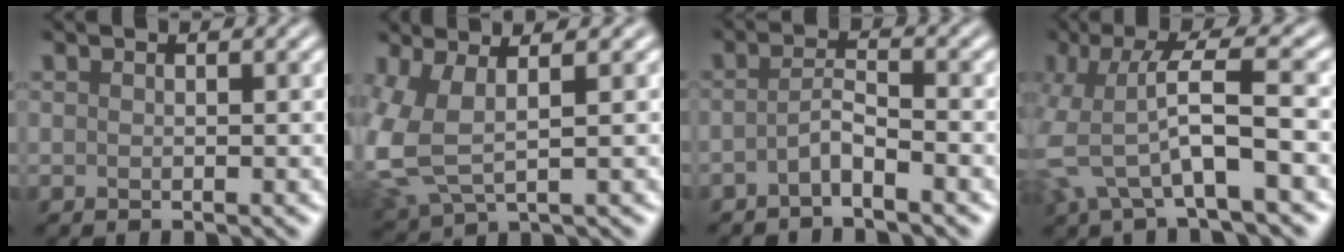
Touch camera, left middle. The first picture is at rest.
{"total": 6.0, "force": [0.4, 2.8, 5.2], "torque": [-0.147, -0.005, 0.012]}
{"total": 2.0, "force": [-1.3, 0.3, 1.6], "torque": [-0.031, 0.005, -0.030]}
{"total": 6.7, "force": [-1.3, 1.6, 6.3], "torque": [-0.137, 0.004, -0.031]}